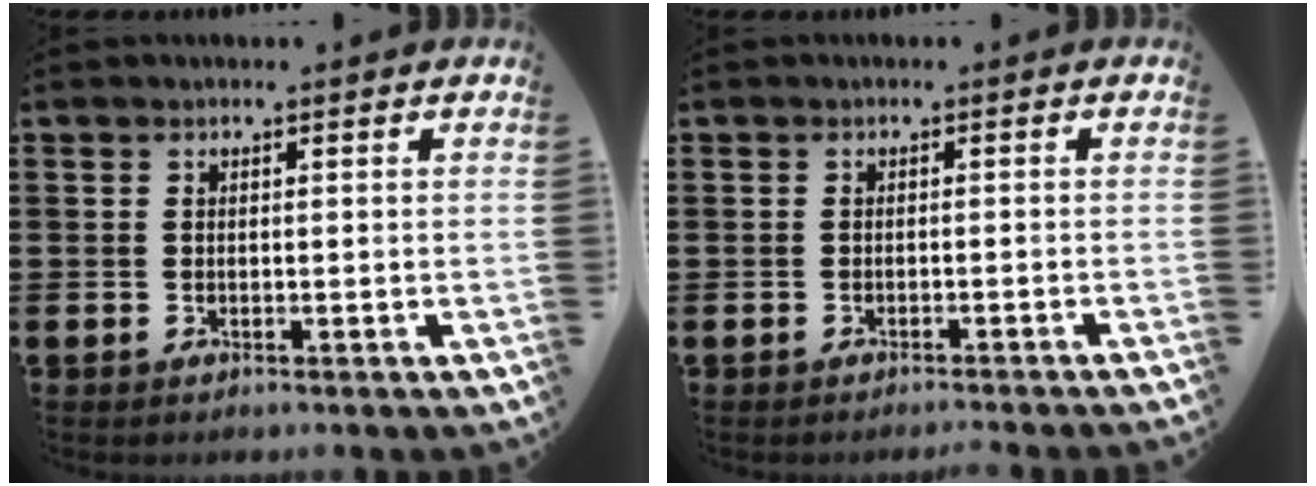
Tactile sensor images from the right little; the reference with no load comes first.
{"total": 0.8, "force": [-0.8, -0.3, 0.0], "torque": [0.001, 0.002, -0.017]}